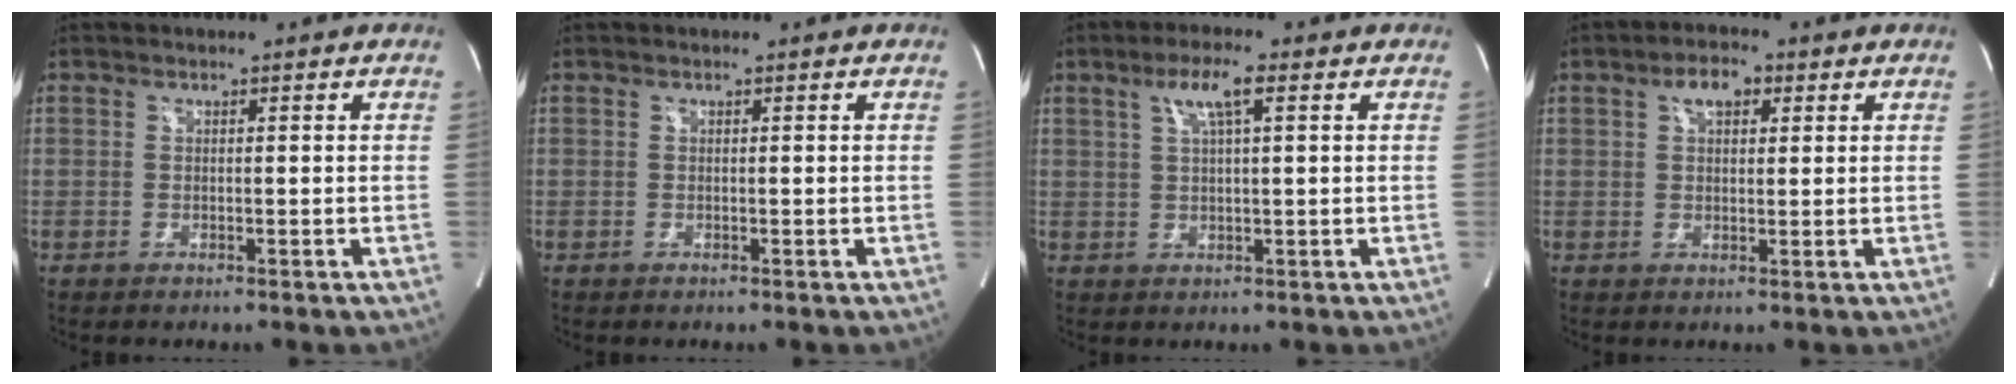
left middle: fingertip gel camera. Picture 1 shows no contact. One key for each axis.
{"total": 0.0}
{"total": 4.9, "fx": 2.2, "fy": 0.4, "fz": 4.4, "tx": -0.084, "ty": 0.008, "tz": 0.041}
{"total": 4.2, "fx": 1.9, "fy": 2.1, "fz": 3.1, "tx": -0.057, "ty": 0.016, "tz": 0.033}